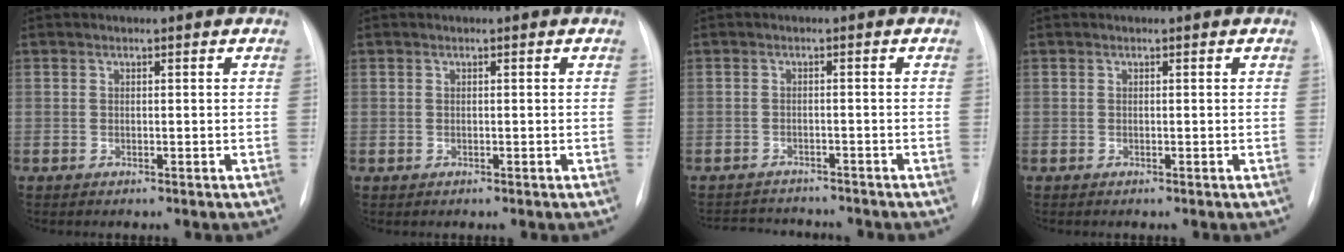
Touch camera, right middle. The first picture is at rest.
{"total": 0.0}
{"total": 6.6, "force": [-6.4, 1.4, 1.0], "torque": [-0.013, 0.006, -0.088]}
{"total": 0.0}